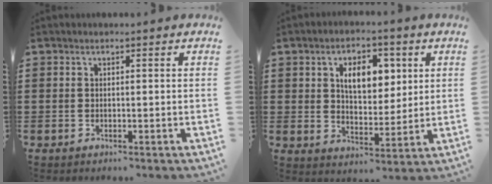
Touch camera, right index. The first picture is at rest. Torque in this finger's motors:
{"motor_torque": [0.56, 0.28, 0.52, 0.07]}